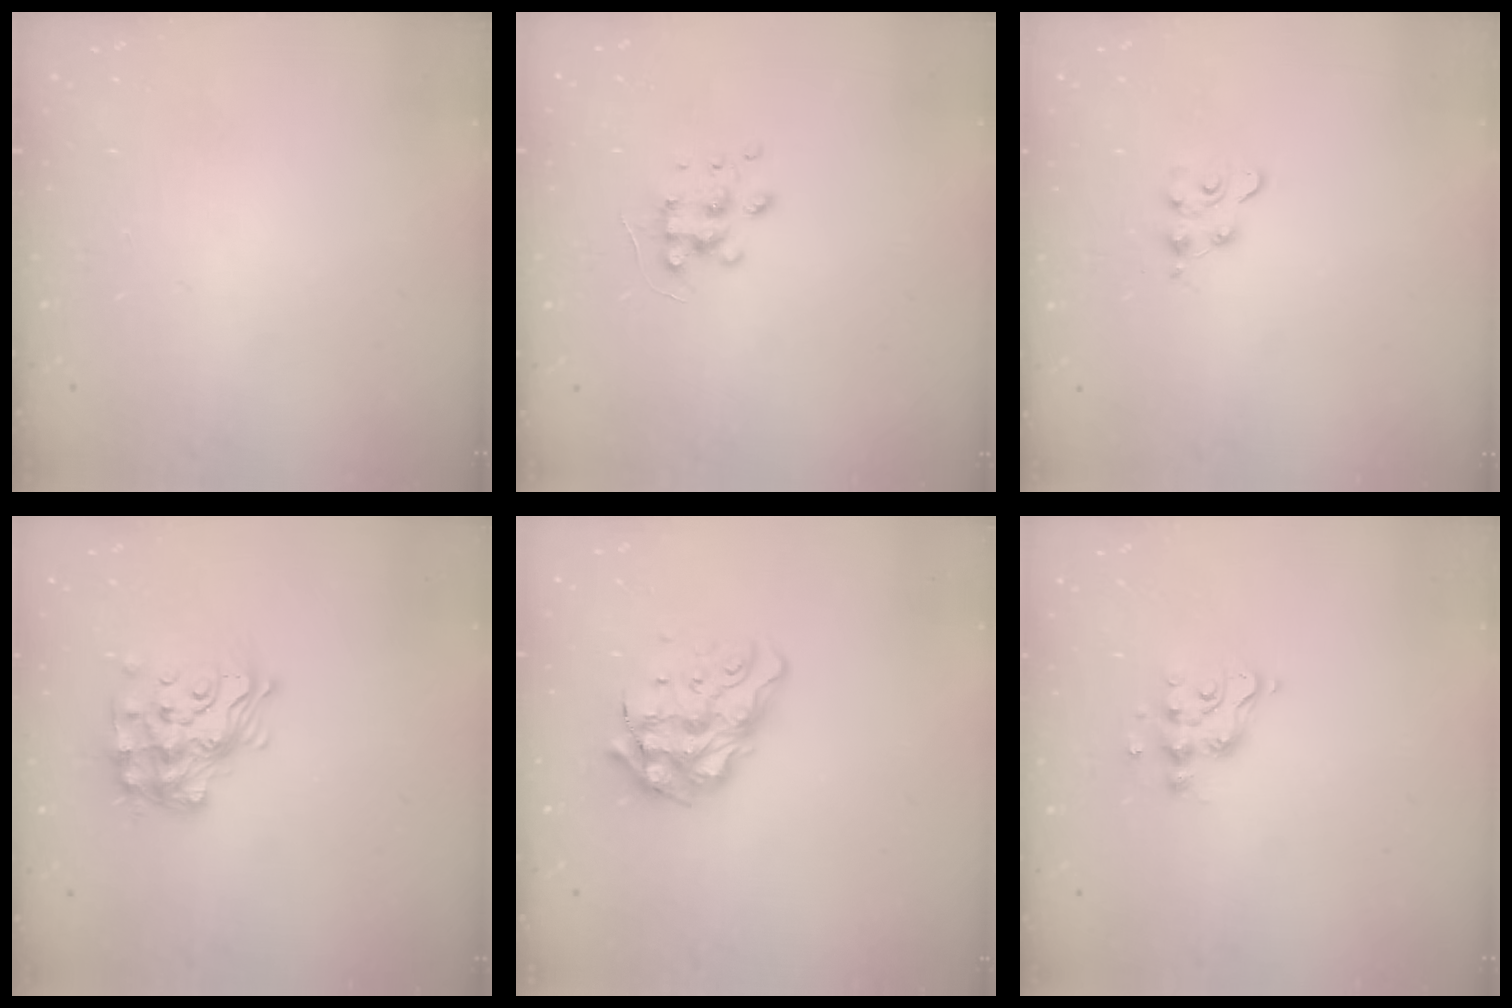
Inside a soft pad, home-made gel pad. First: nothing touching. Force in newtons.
{"total": 7.2, "press": 7.2, "slide": 0.6}
{"total": 3.9, "press": 3.9, "slide": 0.5}
{"total": 15.7, "press": 15.6, "slide": 1.2}
{"total": 15.8, "press": 15.7, "slide": 1.6}
{"total": 7.5, "press": 7.5, "slide": 0.6}